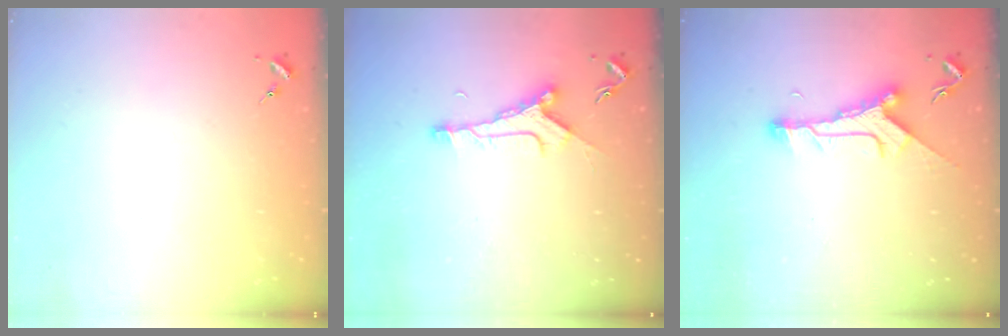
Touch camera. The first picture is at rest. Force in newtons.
{"total": 8.7, "press": 8.7, "slide": 0.6}
{"total": 9.6, "press": 9.6, "slide": 0.5}